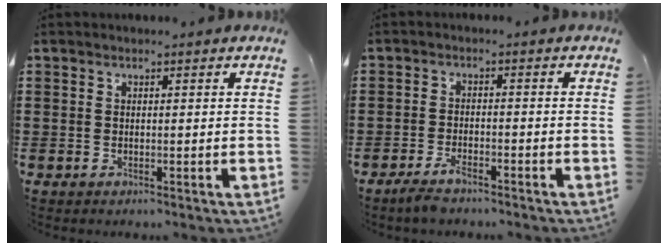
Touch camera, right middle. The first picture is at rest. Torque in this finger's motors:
{"motor_torque": [0.14, 0.24, -0.06, -0.03]}